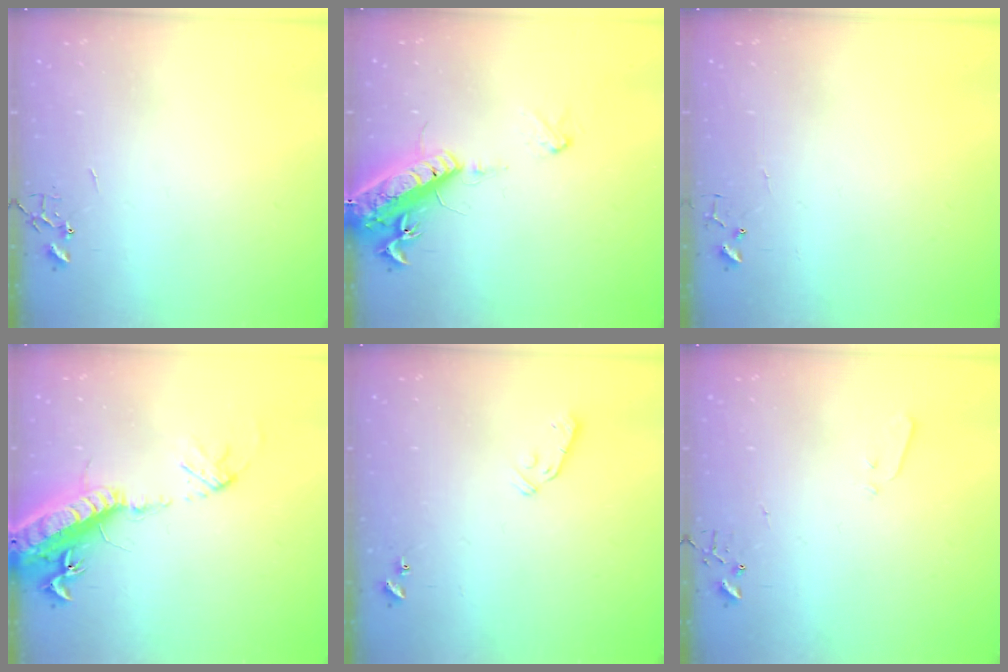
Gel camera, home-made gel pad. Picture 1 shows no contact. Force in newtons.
{"total": 17.9, "press": 17.5, "slide": 3.9}
{"total": 4.2, "press": 4.1, "slide": 0.3}
{"total": 20.9, "press": 20.3, "slide": 4.9}
{"total": 5.9, "press": 5.9, "slide": 0.6}
{"total": 3.3, "press": 3.3, "slide": 0.4}